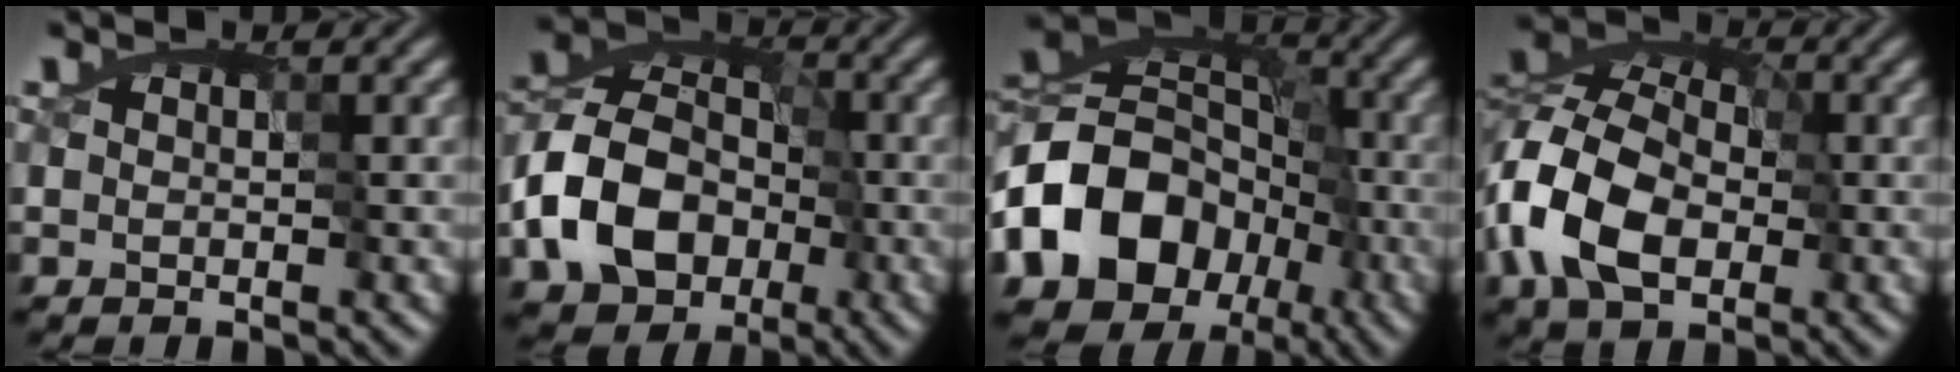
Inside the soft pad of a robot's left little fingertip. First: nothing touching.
{"total": 8.0, "force": [-4.3, 5.6, 3.8], "torque": [-0.064, 0.003, -0.084]}
{"total": 14.3, "force": [-7.1, 10.4, 6.6], "torque": [-0.131, -0.004, -0.130]}
{"total": 9.1, "force": [-4.6, 5.7, 5.4], "torque": [-0.125, 0.006, -0.102]}